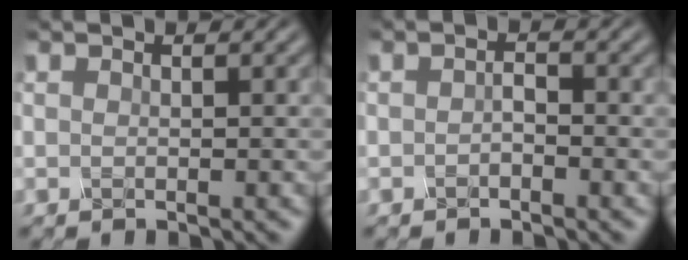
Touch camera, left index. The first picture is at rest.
{"total": 1.0, "force": [-0.5, 0.5, 0.7], "torque": [-0.014, 0.002, -0.009]}